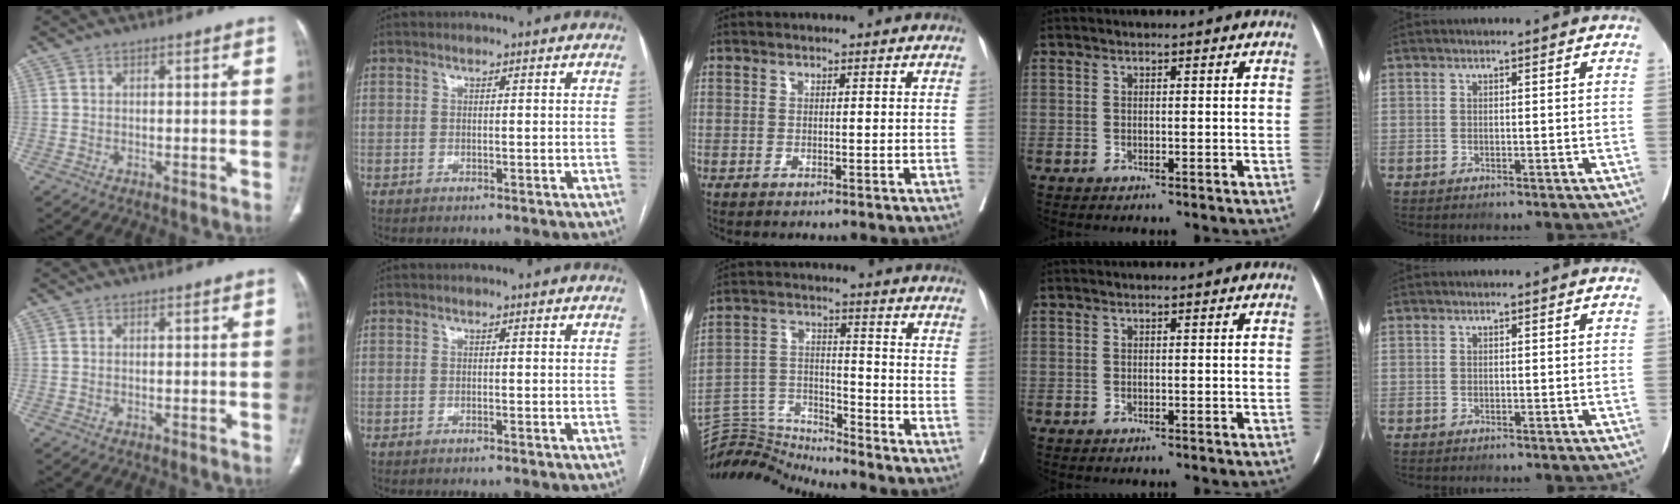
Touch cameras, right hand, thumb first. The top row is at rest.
{"middle": {"total": 8.6, "force": [-8.5, -1.4, -1.0], "torque": [0.015, 0.040, -0.154]}}